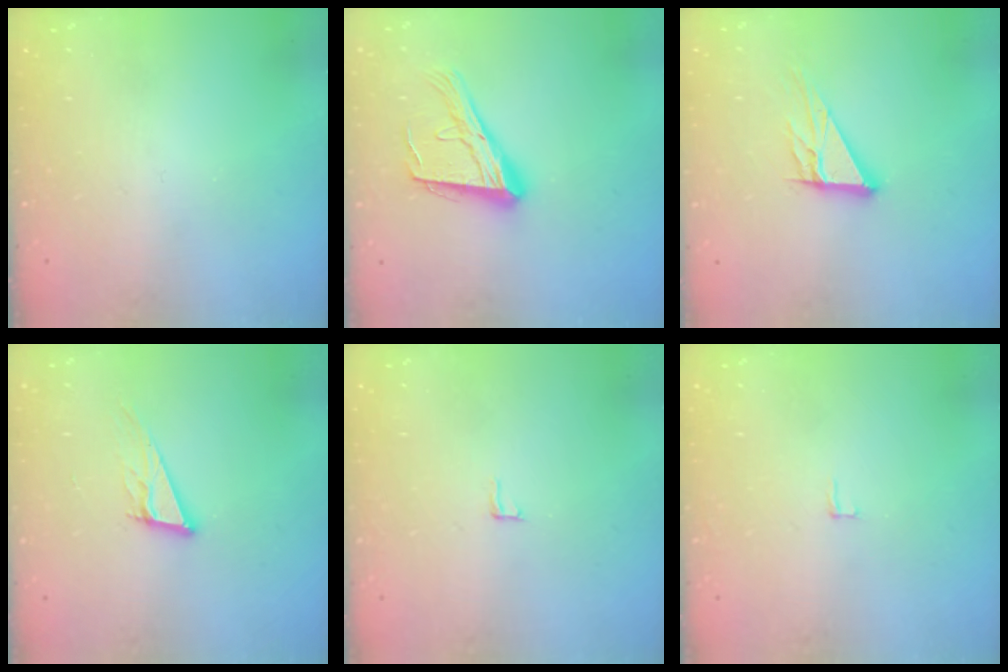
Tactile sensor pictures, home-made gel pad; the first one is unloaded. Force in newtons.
{"total": 16.9, "press": 16.8, "slide": 1.8}
{"total": 10.3, "press": 10.2, "slide": 1.0}
{"total": 10.9, "press": 10.4, "slide": 3.3}
{"total": 3.1, "press": 3.1, "slide": 0.2}
{"total": 2.0, "press": 2.0, "slide": 0.2}